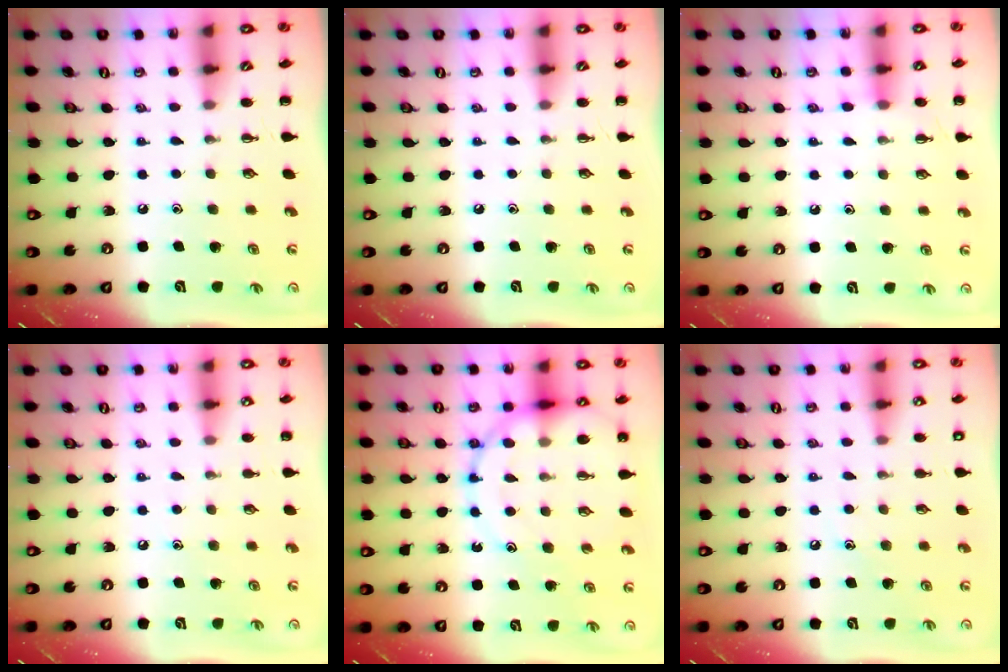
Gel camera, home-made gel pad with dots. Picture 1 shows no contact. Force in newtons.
{"total": 0.0}
{"total": 8.9, "press": 8.7, "slide": 2.2}
{"total": 6.2, "press": 5.9, "slide": 1.9}
{"total": 18.6, "press": 18.2, "slide": 4.0}
{"total": 7.2, "press": 7.0, "slide": 1.7}